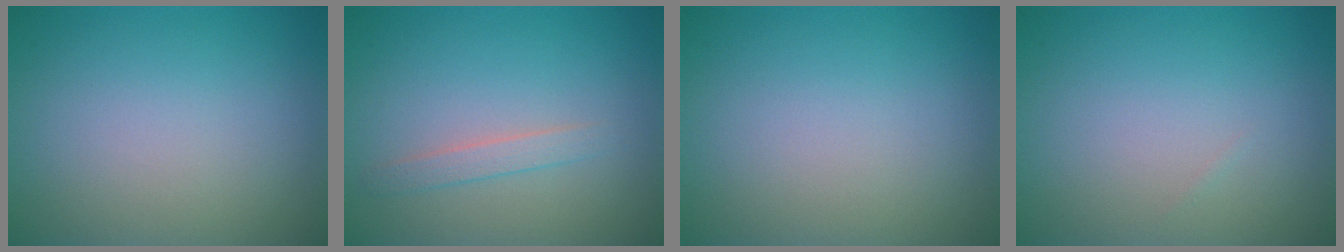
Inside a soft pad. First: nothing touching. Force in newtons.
{"total": 1.4, "press": 1.4, "slide": 0.1}
{"total": 0.0}
{"total": 0.0}